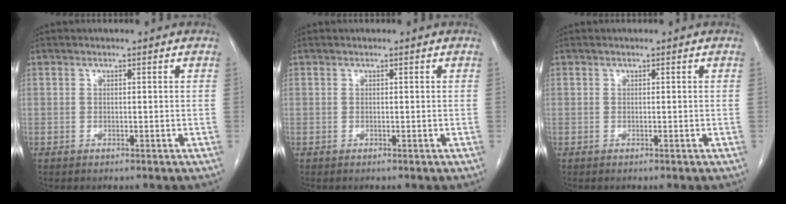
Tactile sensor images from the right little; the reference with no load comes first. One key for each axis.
{"total": 0.0}
{"total": 0.0}